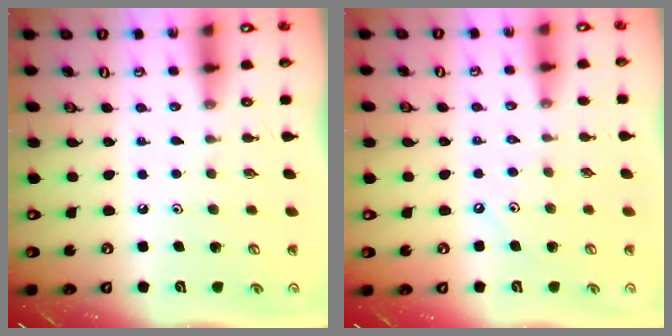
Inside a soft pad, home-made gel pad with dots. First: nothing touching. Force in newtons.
{"total": 2.8, "press": 2.8, "slide": 0.4}